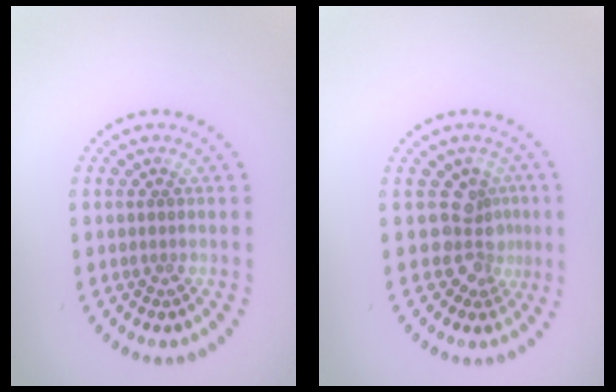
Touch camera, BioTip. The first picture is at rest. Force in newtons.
{"total": 3.1, "press": 2.2, "slide": 2.1}